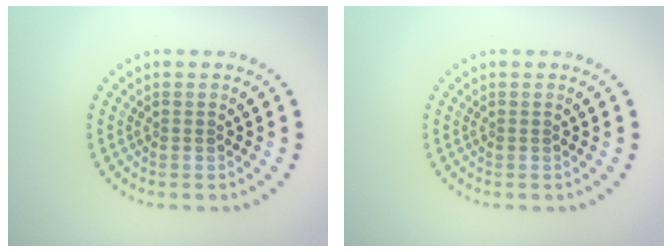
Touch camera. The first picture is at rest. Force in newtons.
{"total": 0.0}